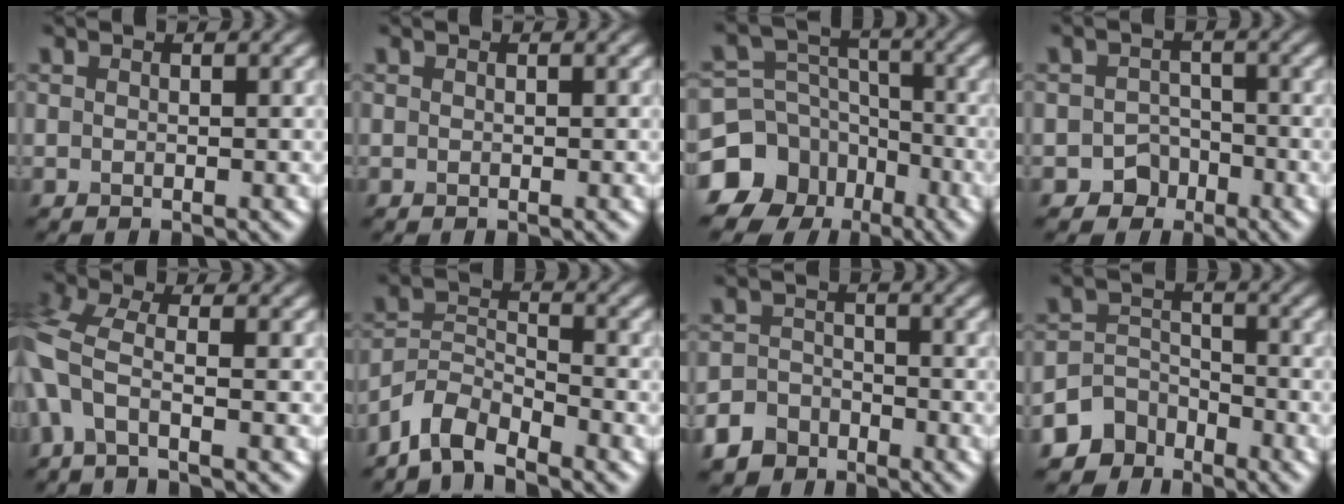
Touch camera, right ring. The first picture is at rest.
{"total": 0.0}
{"total": 12.6, "force": [-7.3, 10.0, 2.5], "torque": [-0.062, -0.034, -0.141]}
{"total": 2.6, "force": [-1.6, 2.0, 0.4], "torque": [0.009, 0.005, -0.027]}
{"total": 4.9, "force": [-1.2, 2.3, 4.2], "torque": [-0.112, 0.004, -0.040]}
{"total": 4.2, "force": [-3.7, 1.4, 1.5], "torque": [-0.023, 0.001, -0.083]}
{"total": 5.8, "force": [-4.3, 3.8, 0.9], "torque": [0.003, -0.012, -0.083]}
{"total": 4.4, "force": [-3.5, 2.7, 0.4], "torque": [0.008, 0.001, -0.065]}